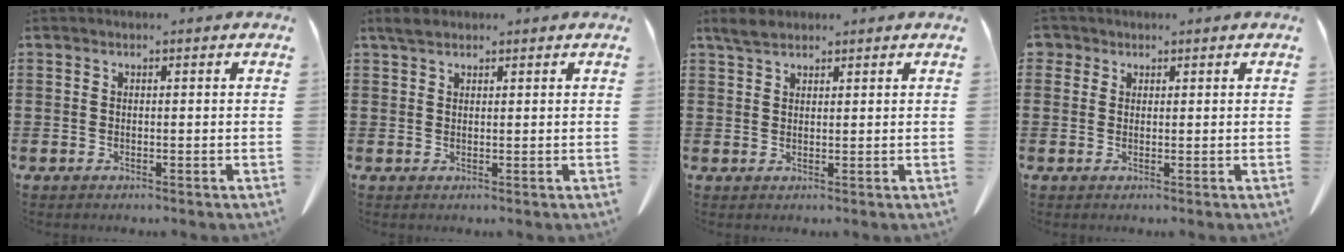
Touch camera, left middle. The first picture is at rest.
{"total": 2.0, "force": [1.6, 0.8, 0.9], "torque": [-0.023, 0.006, 0.030]}
{"total": 2.6, "force": [2.1, 0.9, 1.2], "torque": [-0.030, 0.006, 0.041]}
{"total": 1.6, "force": [1.1, 1.2, 0.3], "torque": [-0.011, 0.006, 0.020]}